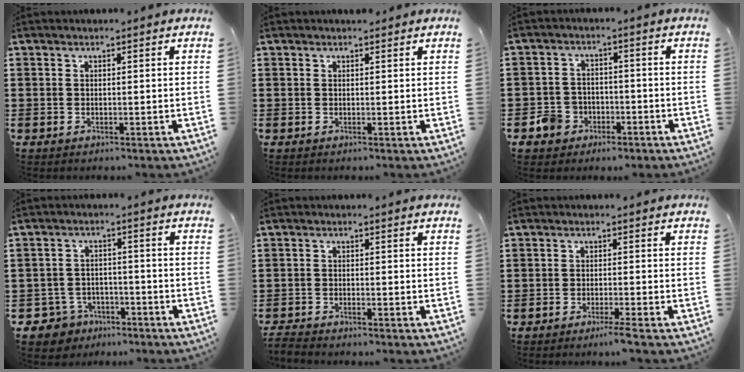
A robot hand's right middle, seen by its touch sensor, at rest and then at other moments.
{"total": 0.0}
{"total": 4.4, "force": [-2.5, 3.5, 1.1], "torque": [-0.032, 0.005, -0.050]}
{"total": 4.0, "force": [-3.5, 2.1, 0.3], "torque": [-0.037, -0.001, -0.078]}
{"total": 1.7, "force": [-1.7, -0.1, 0.1], "torque": [-0.004, 0.000, -0.035]}
{"total": 2.1, "force": [-1.6, -0.2, 1.4], "torque": [-0.021, -0.001, -0.029]}